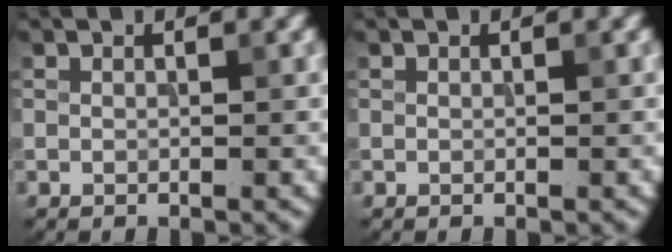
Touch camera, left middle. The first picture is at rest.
{"total": 0.0}